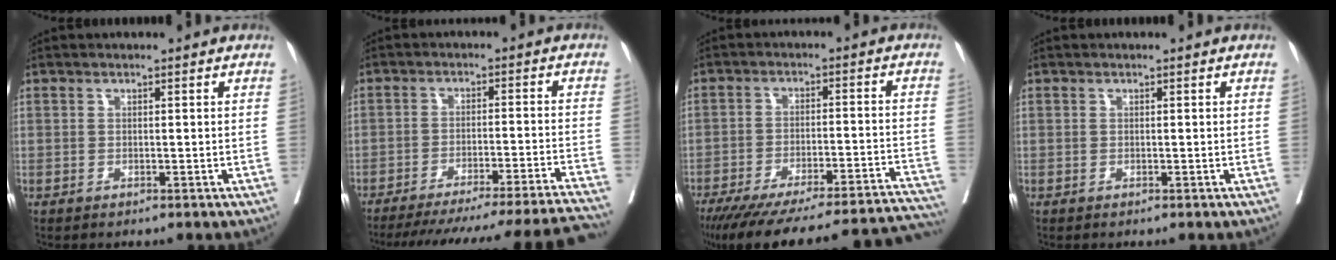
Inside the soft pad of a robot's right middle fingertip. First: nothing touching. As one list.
[{"total": 25.5, "force": [-23.6, -1.9, 9.6], "torque": [-0.091, -0.041, -0.312]}, {"total": 29.7, "force": [-26.6, 3.6, 12.7], "torque": [-0.147, -0.028, -0.351]}, {"total": 0.0}]